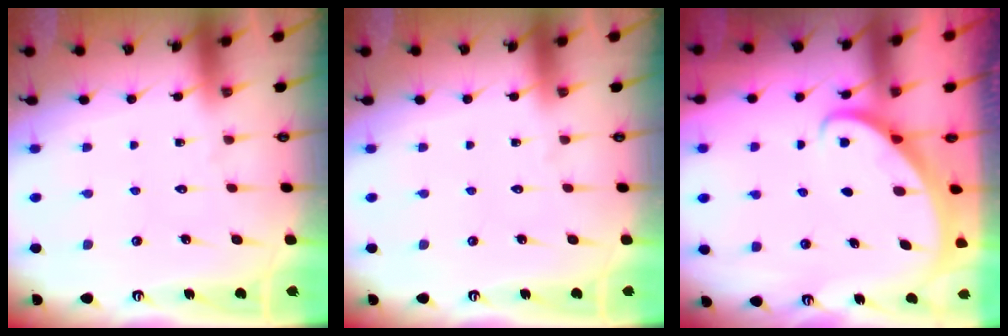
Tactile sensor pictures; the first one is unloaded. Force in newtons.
{"total": 0.0}
{"total": 2.6, "press": 2.6, "slide": 0.2}